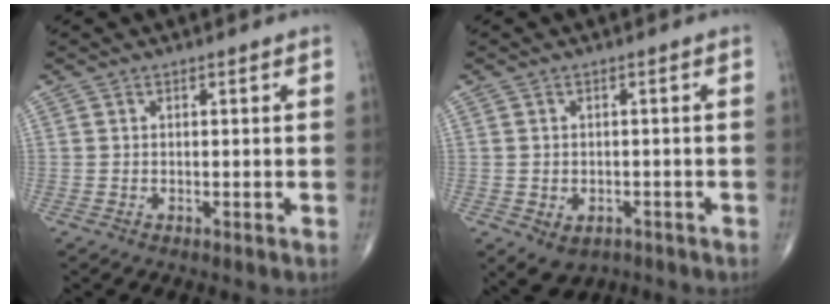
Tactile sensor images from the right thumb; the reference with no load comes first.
{"total": 5.8, "force": [-2.8, 4.2, 2.7], "torque": [-0.038, 0.014, -0.029]}